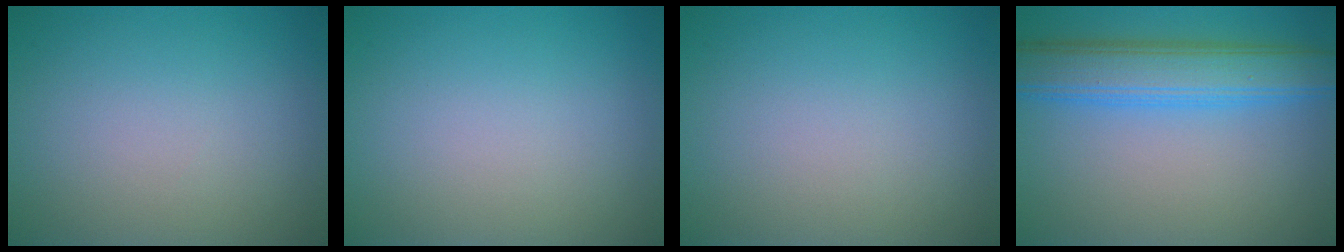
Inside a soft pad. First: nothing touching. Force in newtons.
{"total": 0.0}
{"total": 0.0}
{"total": 6.5, "press": 6.5, "slide": 0.1}